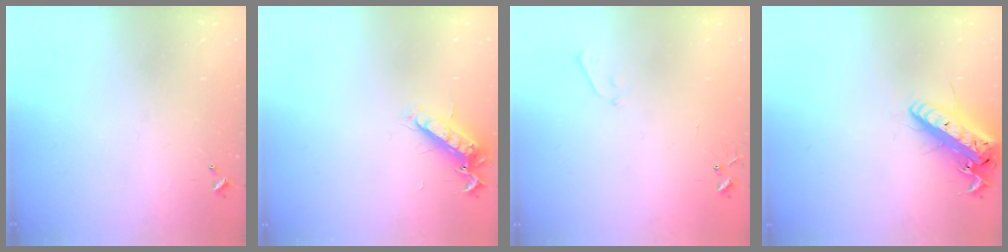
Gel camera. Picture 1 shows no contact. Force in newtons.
{"total": 12.7, "press": 12.6, "slide": 1.2}
{"total": 3.4, "press": 3.4, "slide": 0.5}
{"total": 18.3, "press": 17.9, "slide": 3.4}